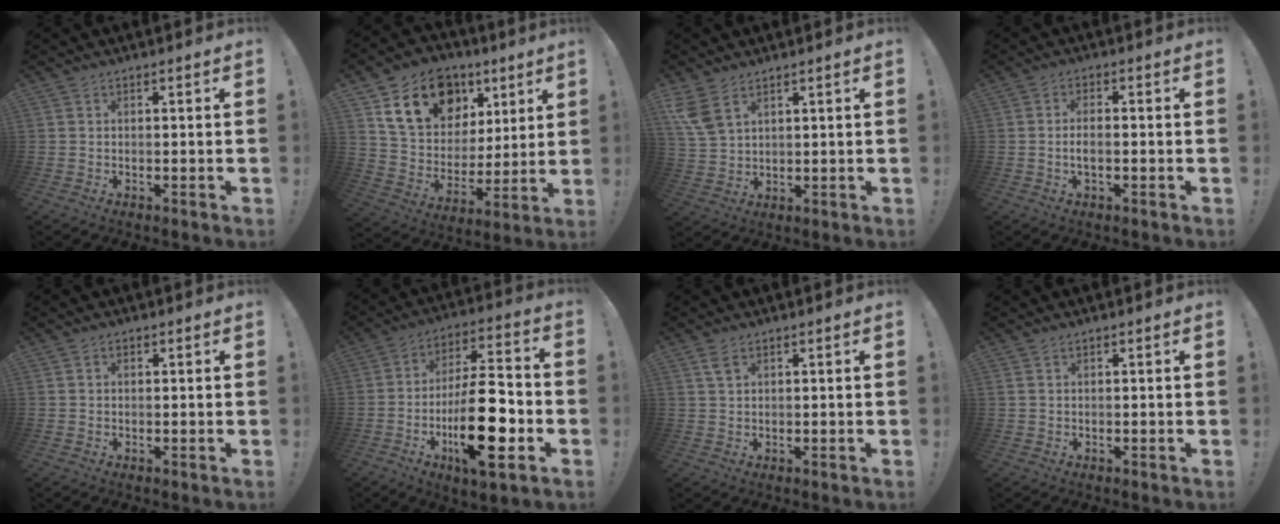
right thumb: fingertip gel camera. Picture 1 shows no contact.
{"total": 20.1, "force": [10.5, 14.4, 9.2], "torque": [-0.155, -0.040, 0.215]}
{"total": 7.2, "force": [4.4, 3.9, 4.2], "torque": [-0.084, -0.017, 0.086]}
{"total": 3.3, "force": [-0.8, 1.2, 3.0], "torque": [-0.064, 0.005, -0.016]}
{"total": 0.8, "force": [0.4, 0.6, 0.3], "torque": [-0.012, 0.005, 0.010]}
{"total": 21.3, "force": [-6.2, 7.4, 19.0], "torque": [-0.325, 0.025, -0.095]}
{"total": 3.0, "force": [1.7, 1.4, 2.1], "torque": [-0.028, -0.006, 0.027]}
{"total": 0.9, "force": [0.6, 0.4, 0.6], "torque": [-0.014, 0.001, 0.012]}